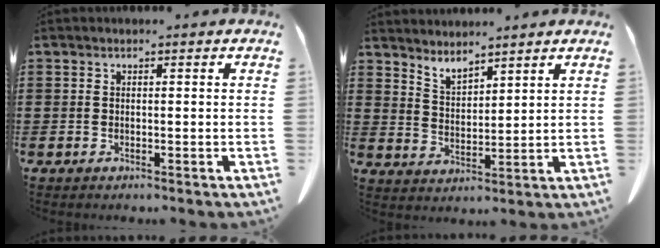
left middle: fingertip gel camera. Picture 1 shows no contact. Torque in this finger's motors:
{"motor_torque": [0.13, 0.05, 0.00, 0.01]}